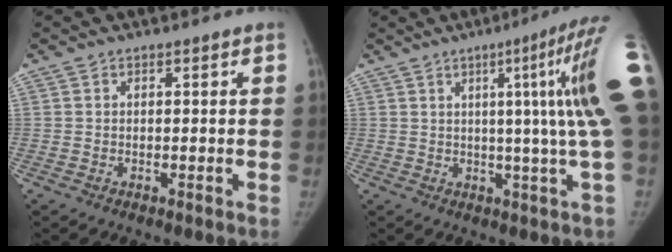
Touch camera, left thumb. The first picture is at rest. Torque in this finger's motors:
{"motor_torque": [-0.03, -0.04, 0.66, 0.61, 0.13]}